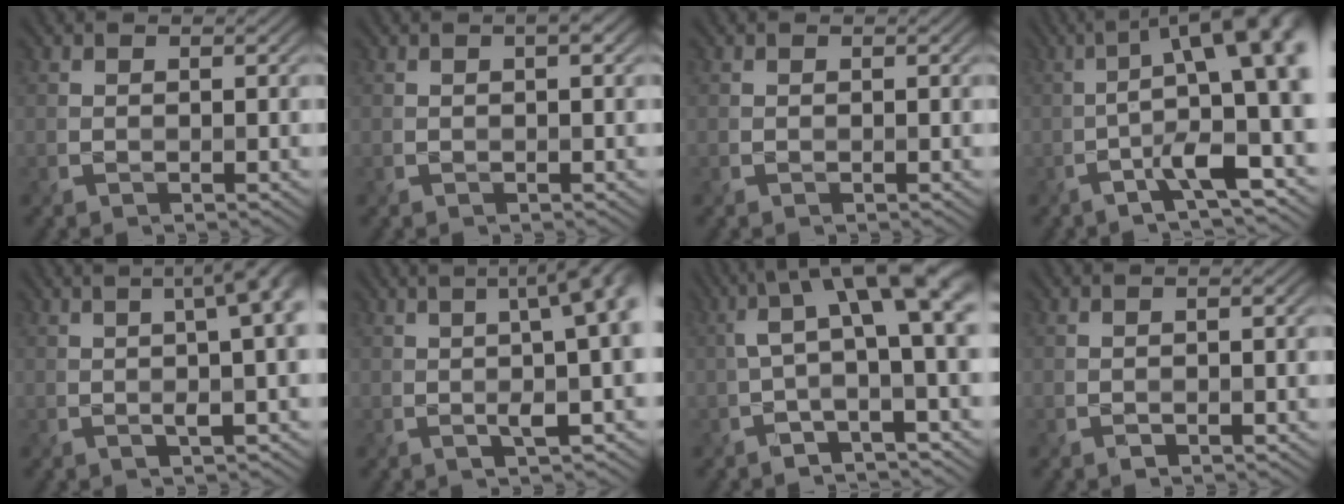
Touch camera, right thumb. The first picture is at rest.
{"total": 1.5, "force": [0.3, 0.4, 1.4], "torque": [-0.020, 0.003, 0.005]}
{"total": 0.0}
{"total": 12.5, "force": [-0.3, 3.5, 12.0], "torque": [-0.177, 0.021, -0.013]}
{"total": 7.6, "force": [0.8, 2.2, 7.2], "torque": [-0.068, 0.028, -0.003]}
{"total": 9.5, "force": [0.6, 2.8, 9.1], "torque": [-0.088, 0.030, -0.010]}
{"total": 9.2, "force": [1.8, 2.4, 8.6], "torque": [-0.148, 0.026, 0.026]}
{"total": 1.2, "force": [-0.4, 0.1, 1.1], "torque": [-0.018, 0.003, -0.007]}